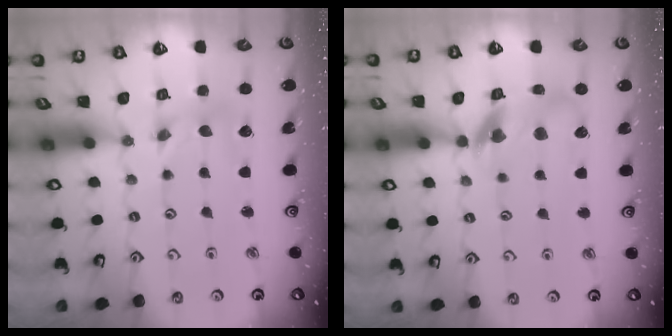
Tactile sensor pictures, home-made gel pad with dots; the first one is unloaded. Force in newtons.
{"total": 12.0, "press": 11.9, "slide": 1.6}